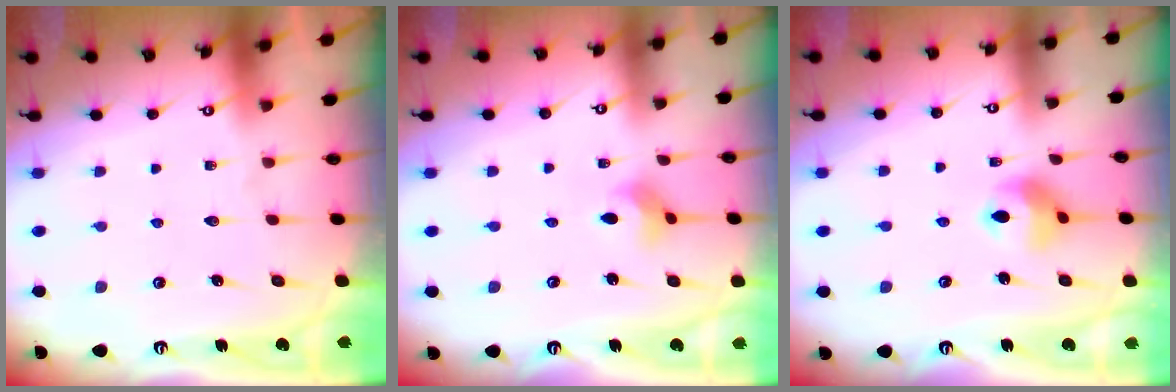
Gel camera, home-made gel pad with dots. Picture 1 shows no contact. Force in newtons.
{"total": 3.1, "press": 3.1, "slide": 0.1}
{"total": 9.0, "press": 8.9, "slide": 1.6}